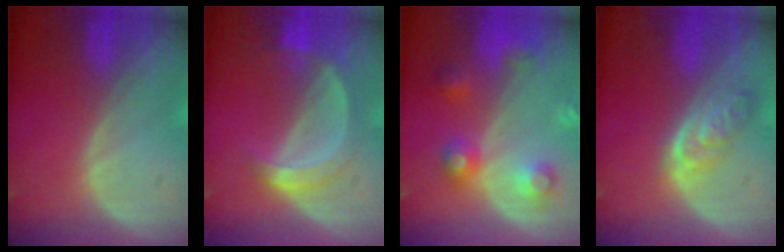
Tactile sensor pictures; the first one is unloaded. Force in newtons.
{"total": 5.6, "press": 5.3, "slide": 1.7}
{"total": 6.1, "press": 6.0, "slide": 0.3}
{"total": 4.6, "press": 4.4, "slide": 1.1}